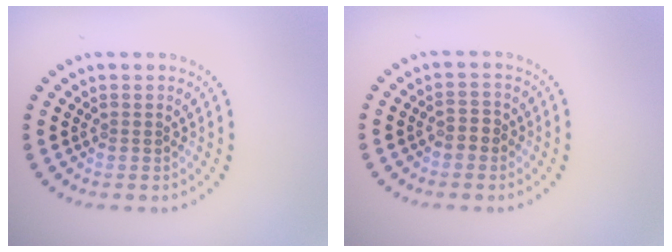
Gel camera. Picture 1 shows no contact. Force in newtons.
{"total": 1.3, "press": 1.2, "slide": 0.5}